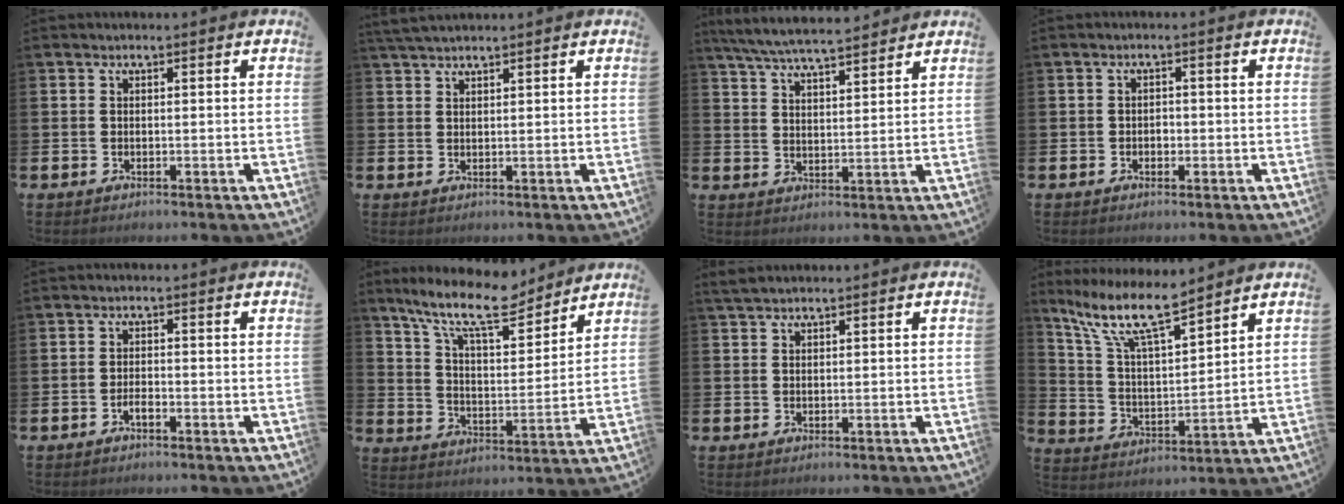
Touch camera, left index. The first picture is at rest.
{"total": 2.5, "force": [2.3, 0.4, 0.9], "torque": [-0.020, 0.000, 0.043]}
{"total": 6.5, "force": [6.2, 0.5, 1.8], "torque": [-0.059, -0.028, 0.113]}
{"total": 1.2, "force": [-0.3, 1.0, 0.5], "torque": [-0.002, 0.000, -0.009]}
{"total": 1.5, "force": [-0.9, 0.5, 1.1], "torque": [-0.022, 0.000, -0.017]}
{"total": 12.0, "force": [10.0, 2.9, 6.0], "torque": [-0.129, -0.052, 0.173]}
{"total": 1.6, "force": [1.5, 0.3, 0.7], "torque": [-0.014, 0.004, 0.027]}
{"total": 10.7, "force": [8.7, 2.2, 5.8], "torque": [-0.147, -0.035, 0.155]}